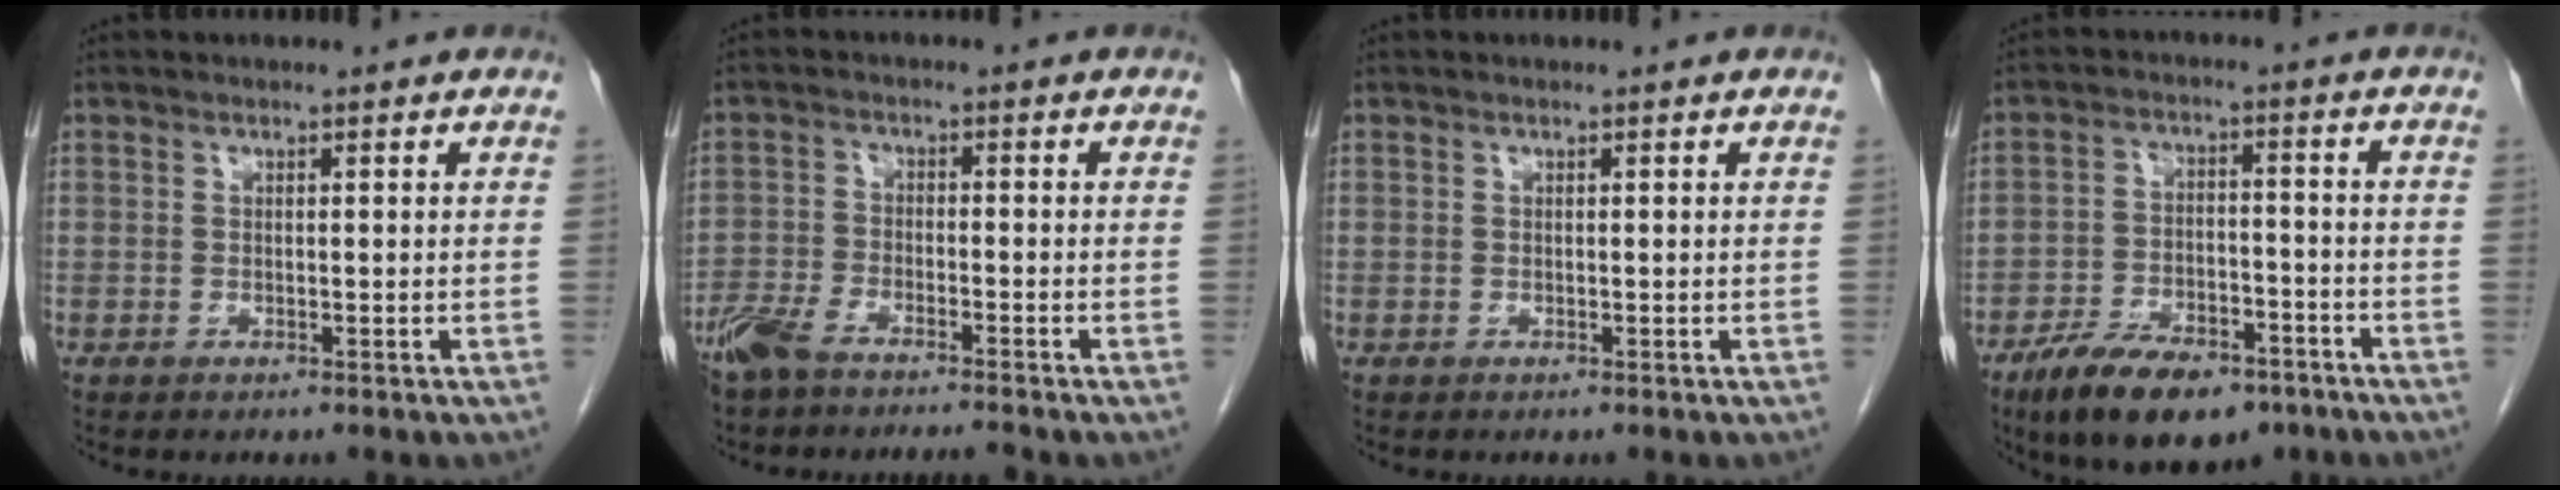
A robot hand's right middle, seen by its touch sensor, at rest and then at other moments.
{"total": 6.5, "force": [-5.7, 0.9, 3.0], "torque": [-0.061, -0.010, -0.106]}
{"total": 0.0}
{"total": 13.0, "force": [-9.1, 5.3, 7.6], "torque": [-0.125, -0.007, -0.149]}